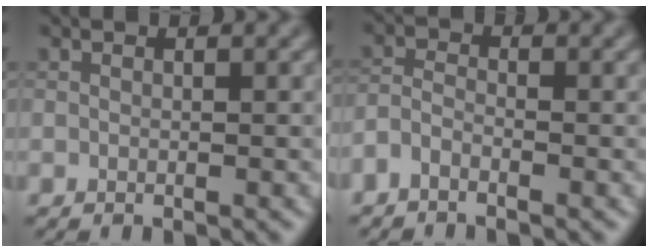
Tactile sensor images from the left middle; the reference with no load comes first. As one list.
[{"total": 2.0, "force": [-1.8, 0.4, 0.7], "torque": [-0.022, 0.002, -0.036]}]